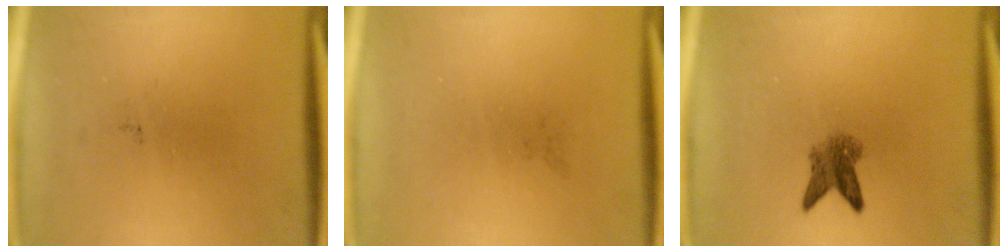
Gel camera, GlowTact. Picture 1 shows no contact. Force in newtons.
{"total": 0.0}
{"total": 3.3}